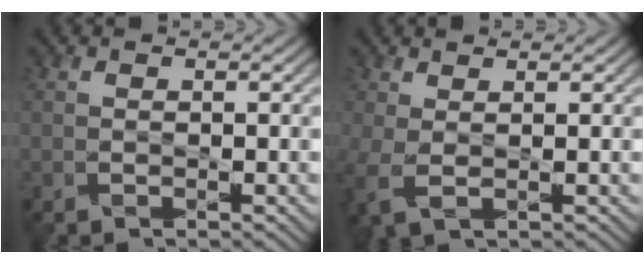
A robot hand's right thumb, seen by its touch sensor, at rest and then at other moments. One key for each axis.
{"total": 2.8, "fx": 0.3, "fy": 0.9, "fz": 2.6, "tx": -0.073, "ty": -0.001, "tz": 0.002}